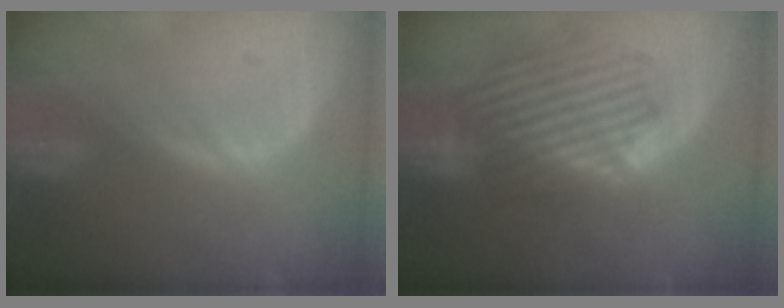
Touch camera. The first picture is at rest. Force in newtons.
{"total": 8.5, "press": 8.3, "slide": 1.7}